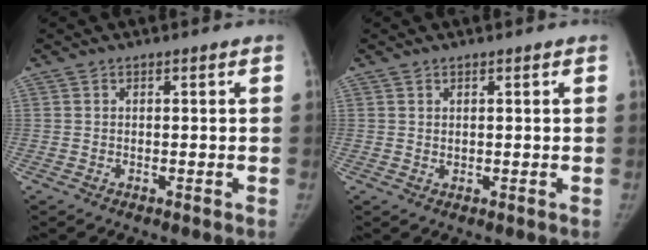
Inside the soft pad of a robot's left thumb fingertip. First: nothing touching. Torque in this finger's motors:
{"motor_torque": [-0.06, 0.01, -0.03, 0.14, -0.02]}